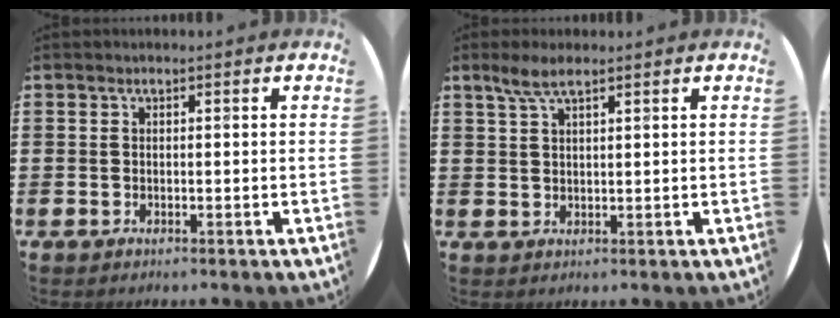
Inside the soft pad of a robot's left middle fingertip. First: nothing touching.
{"total": 3.4, "force": [2.4, 0.7, 2.3], "torque": [-0.049, 0.005, 0.043]}